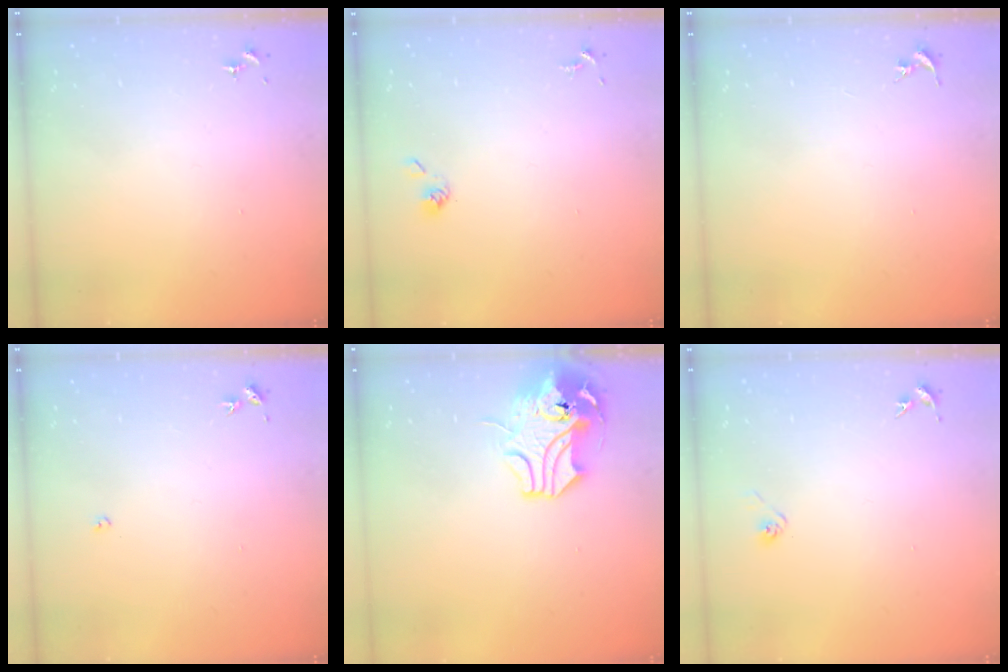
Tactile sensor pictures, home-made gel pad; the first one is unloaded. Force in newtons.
{"total": 3.8, "press": 3.7, "slide": 0.8}
{"total": 0.0}
{"total": 2.7, "press": 2.7, "slide": 0.5}
{"total": 12.0, "press": 11.8, "slide": 2.2}
{"total": 2.8, "press": 2.6, "slide": 1.1}